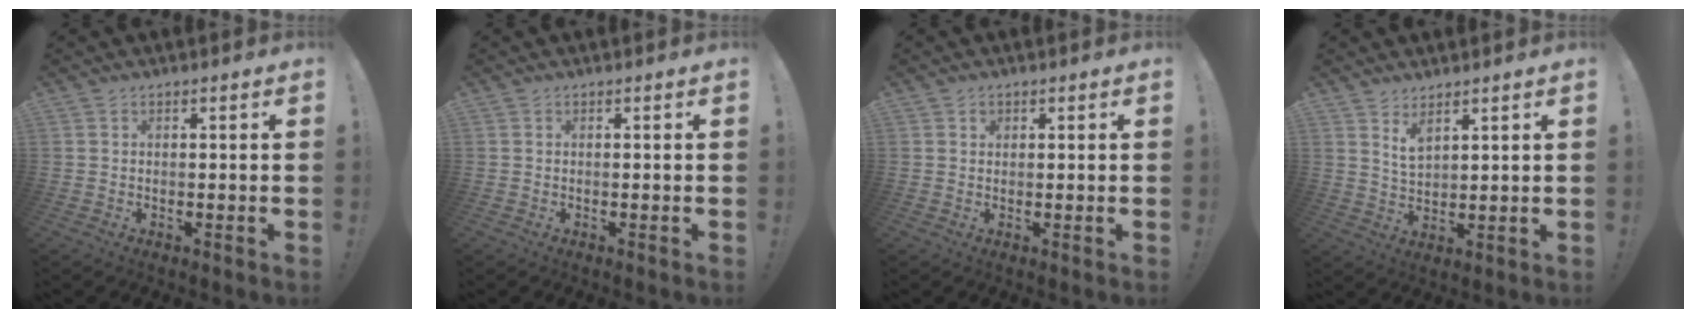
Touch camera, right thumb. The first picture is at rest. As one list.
[{"total": 0.0}, {"total": 0.9, "force": [0.4, 0.7, 0.2], "torque": [0.004, -0.002, 0.006]}, {"total": 5.1, "force": [3.8, 1.7, 2.8], "torque": [-0.045, -0.025, 0.068]}]